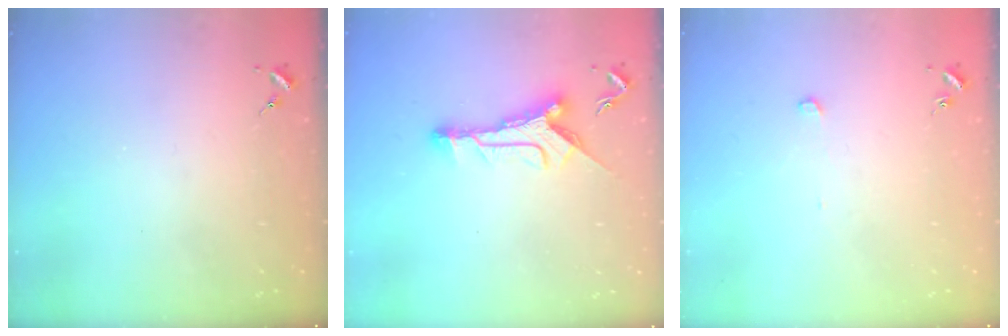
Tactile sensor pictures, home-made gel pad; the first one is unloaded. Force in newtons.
{"total": 11.0, "press": 10.9, "slide": 0.7}
{"total": 2.4, "press": 2.4, "slide": 0.0}